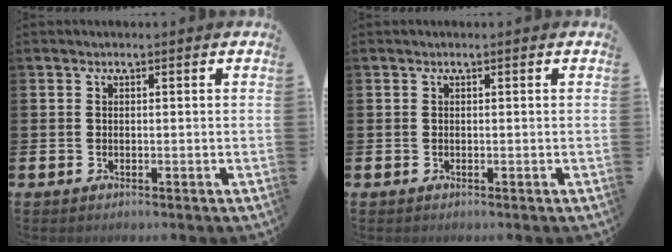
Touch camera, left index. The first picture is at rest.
{"total": 0.0}